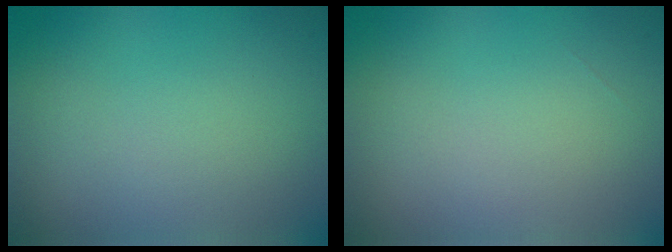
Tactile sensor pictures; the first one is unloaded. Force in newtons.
{"total": 0.0}